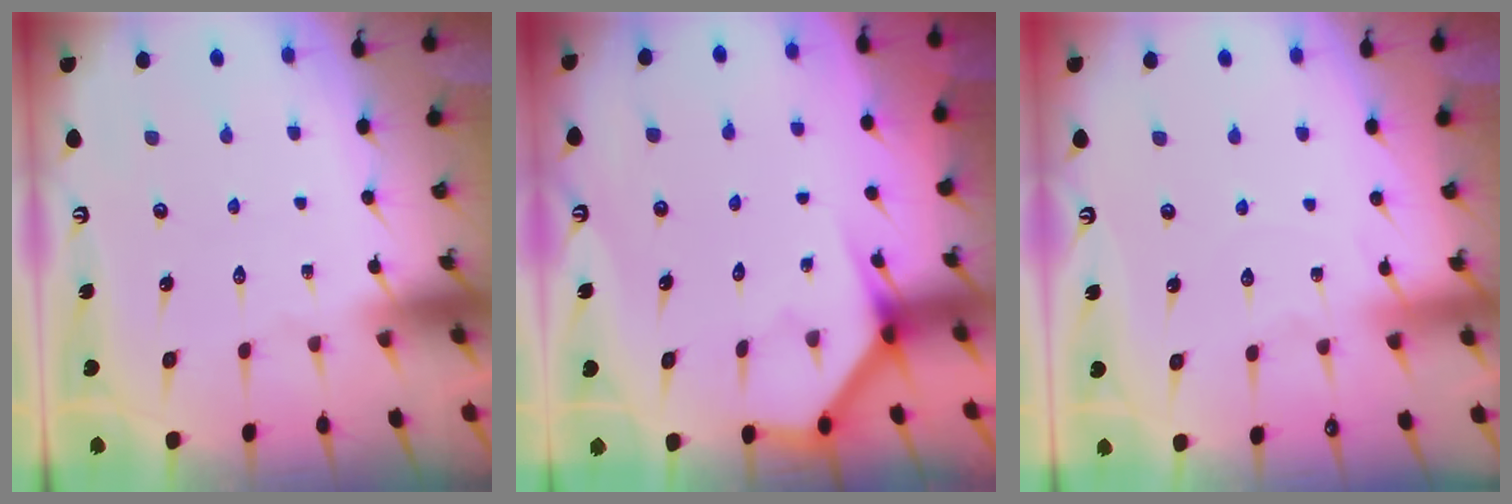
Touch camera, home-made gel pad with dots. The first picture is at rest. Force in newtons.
{"total": 3.8, "press": 3.8, "slide": 0.3}
{"total": 2.8, "press": 2.8, "slide": 0.4}